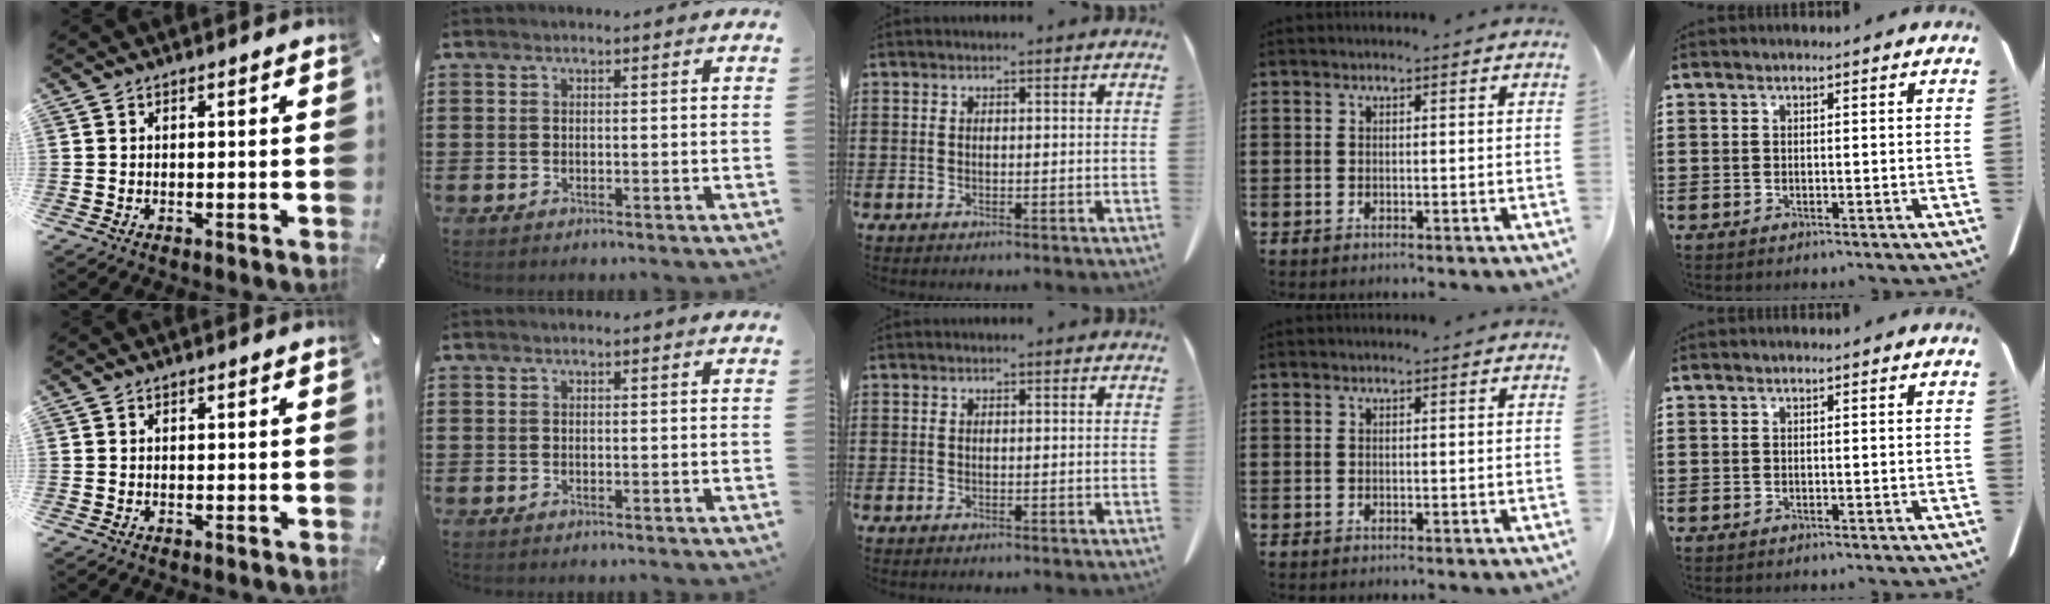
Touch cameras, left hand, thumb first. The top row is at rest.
{}